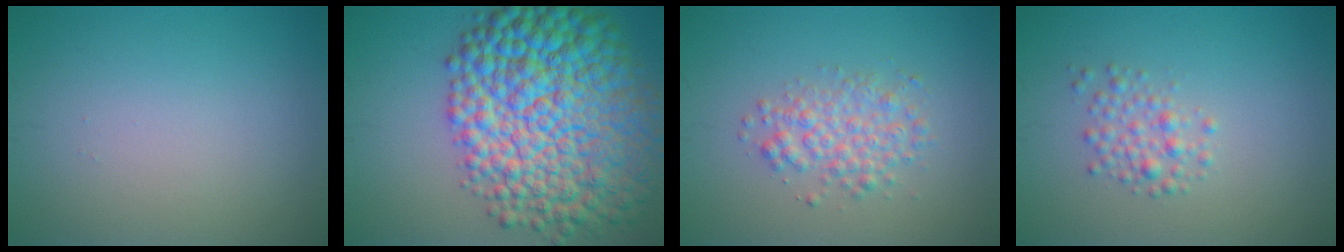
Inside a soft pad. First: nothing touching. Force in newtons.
{"total": 14.9, "press": 14.9, "slide": 0.2}
{"total": 3.0, "press": 3.0, "slide": 0.1}
{"total": 2.1, "press": 2.1, "slide": 0.1}